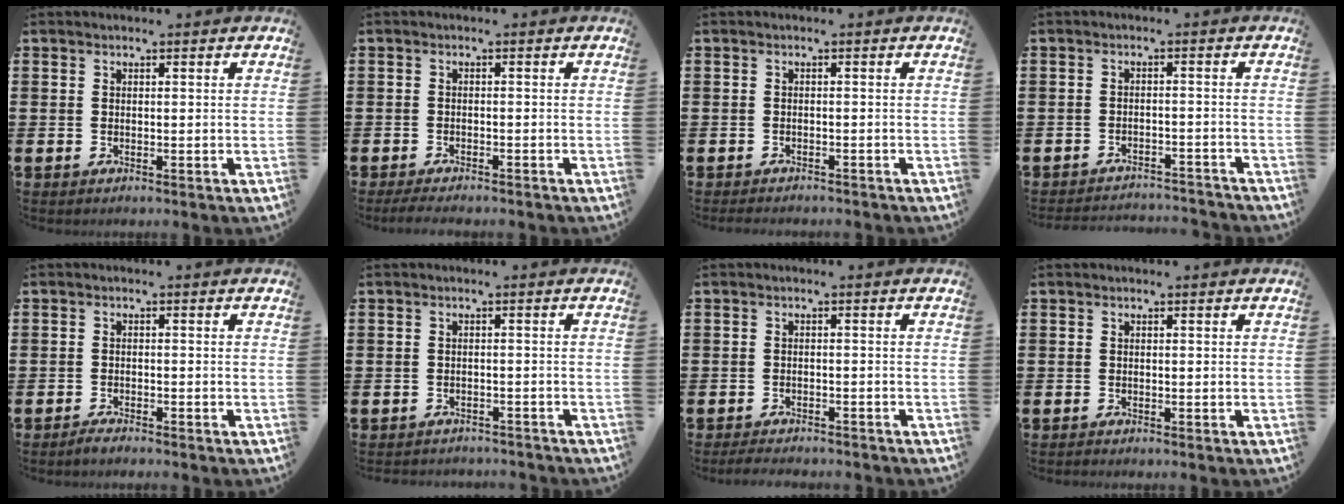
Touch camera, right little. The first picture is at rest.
{"total": 1.2, "force": [-1.0, 0.2, 0.7], "torque": [-0.013, 0.002, -0.019]}
{"total": 0.6, "force": [-0.6, 0.1, 0.1], "torque": [-0.003, -0.002, -0.011]}
{"total": 2.1, "force": [-2.1, 0.0, 0.0], "torque": [-0.005, 0.004, -0.046]}
{"total": 1.2, "force": [-1.2, 0.1, 0.3], "torque": [-0.008, 0.000, -0.023]}
{"total": 1.0, "force": [-1.0, 0.1, 0.0], "torque": [-0.004, 0.002, -0.021]}
{"total": 1.6, "force": [-1.6, 0.0, 0.1], "torque": [-0.007, 0.004, -0.034]}
{"total": 0.0}